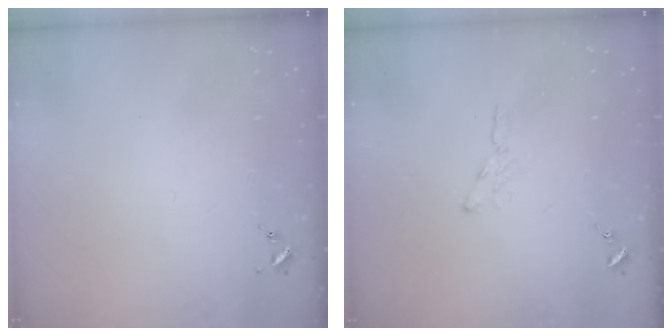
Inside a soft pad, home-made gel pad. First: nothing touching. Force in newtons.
{"total": 4.3, "press": 4.2, "slide": 0.4}